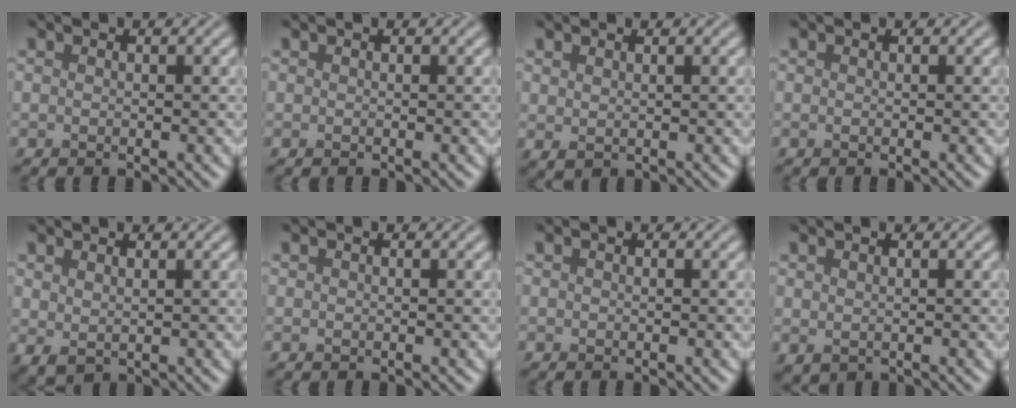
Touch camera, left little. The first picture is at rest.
{"total": 0.0}
{"total": 0.8, "force": [0.6, 0.3, 0.4], "torque": [-0.011, -0.001, 0.018]}
{"total": 0.0}
{"total": 1.3, "force": [0.9, 0.5, 0.8], "torque": [-0.019, -0.001, 0.023]}
{"total": 0.0}
{"total": 0.0}
{"total": 0.6, "force": [0.4, 0.4, 0.3], "torque": [-0.010, -0.001, 0.013]}